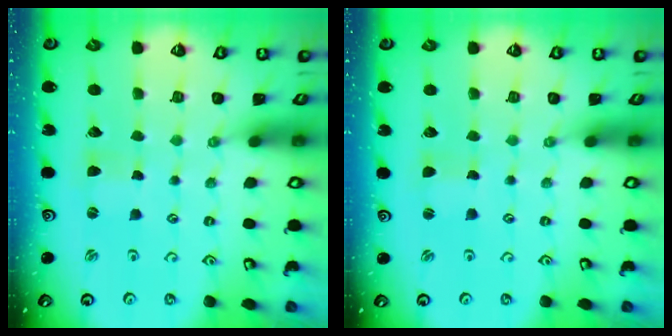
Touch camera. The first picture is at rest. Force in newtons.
{"total": 0.6, "press": 0.6, "slide": 0.0}